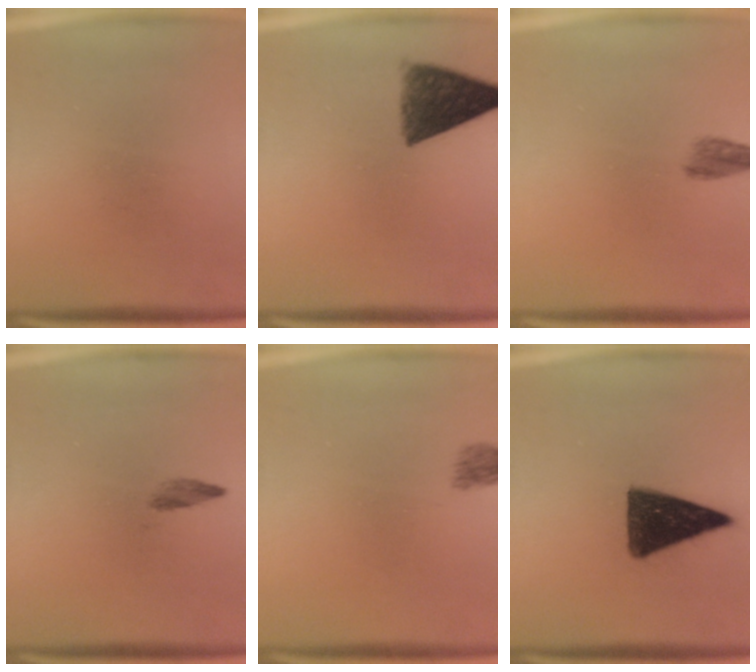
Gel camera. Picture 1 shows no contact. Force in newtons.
{"total": 8.7}
{"total": 2.4}
{"total": 1.4}
{"total": 2.1}
{"total": 13.3}